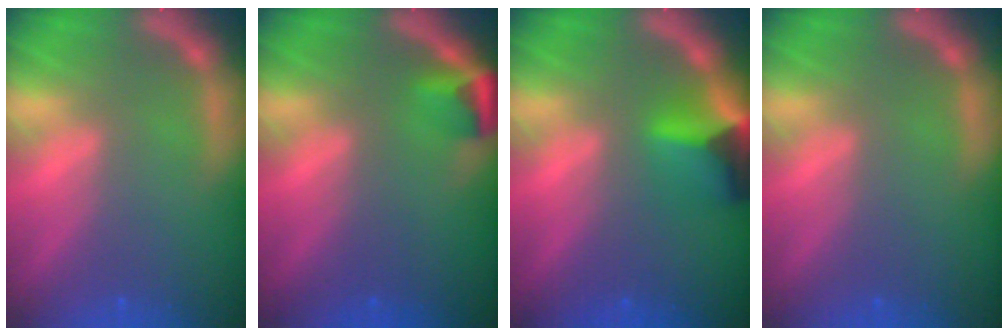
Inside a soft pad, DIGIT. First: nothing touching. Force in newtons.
{"total": 2.4}
{"total": 5.4}
{"total": 0.0}